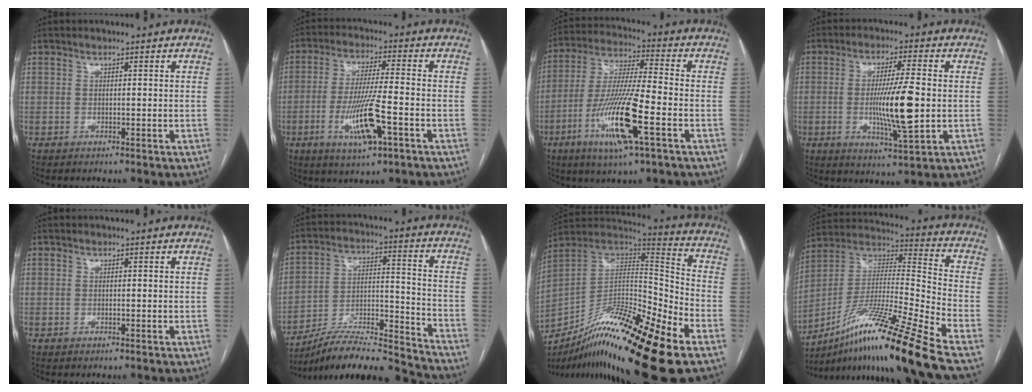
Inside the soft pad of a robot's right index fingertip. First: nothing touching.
{"total": 10.7, "force": [-4.0, 0.9, 9.9], "torque": [-0.193, -0.013, -0.070]}
{"total": 15.0, "force": [-5.8, 0.9, 13.8], "torque": [-0.280, -0.018, -0.108]}
{"total": 10.7, "force": [-1.0, 0.6, 10.6], "torque": [-0.188, -0.015, -0.019]}
{"total": 0.0}
{"total": 17.8, "force": [-17.0, 0.2, 5.4], "torque": [-0.102, 0.026, -0.282]}
{"total": 25.0, "force": [-14.7, 2.8, 20.1], "torque": [-0.314, -0.014, -0.253]}
{"total": 22.0, "force": [-15.2, -2.3, 15.7], "torque": [-0.279, -0.012, -0.274]}